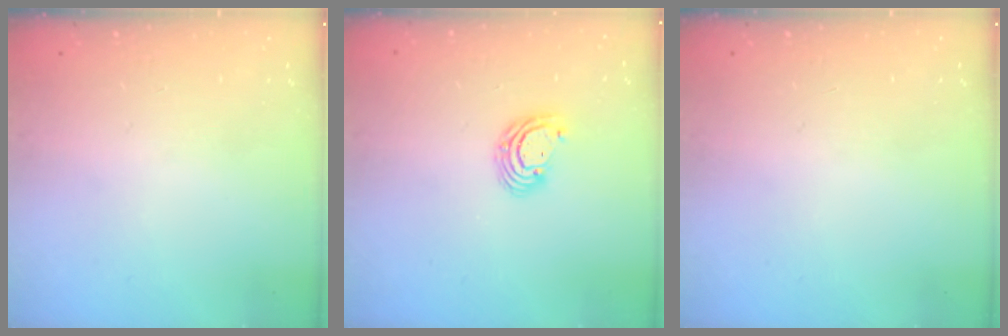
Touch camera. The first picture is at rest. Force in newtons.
{"total": 5.3, "press": 5.3, "slide": 0.2}
{"total": 0.0}